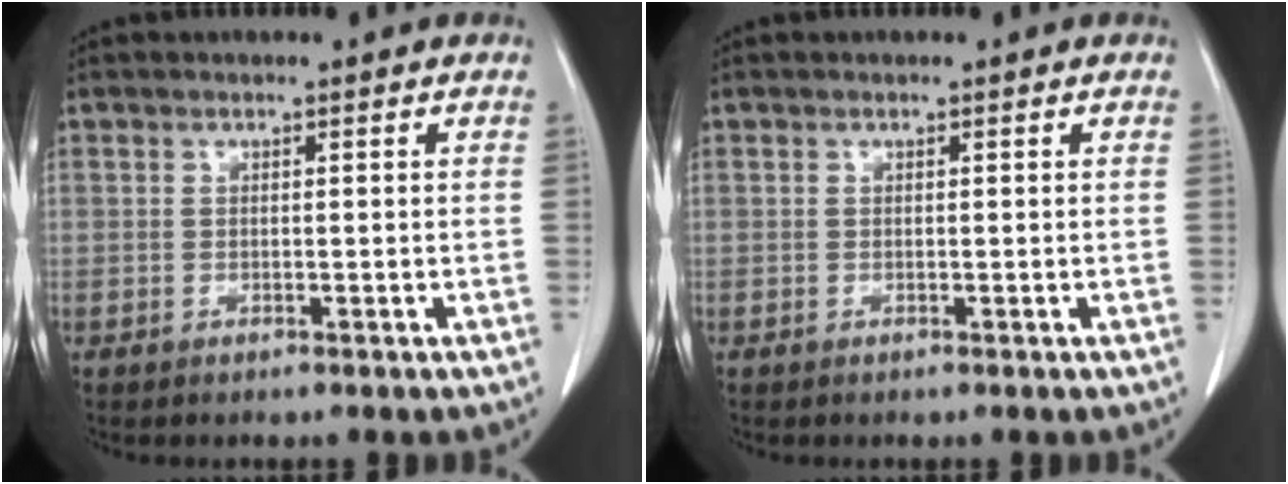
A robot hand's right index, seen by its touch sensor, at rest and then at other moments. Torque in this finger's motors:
{"motor_torque": [-0.10, 0.07, 0.02, 0.01]}